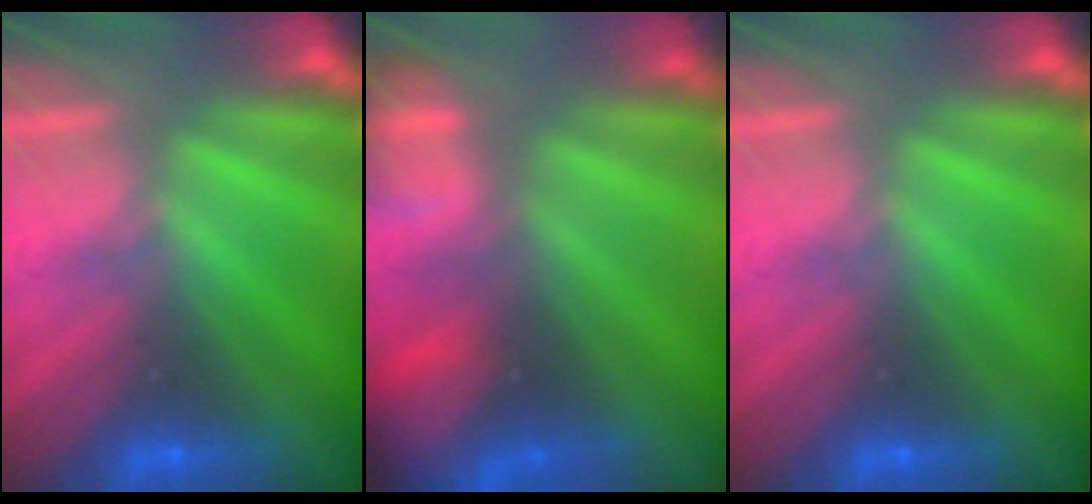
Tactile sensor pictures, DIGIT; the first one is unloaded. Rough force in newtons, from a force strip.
{"total": 5.9}
{"total": 0.0}